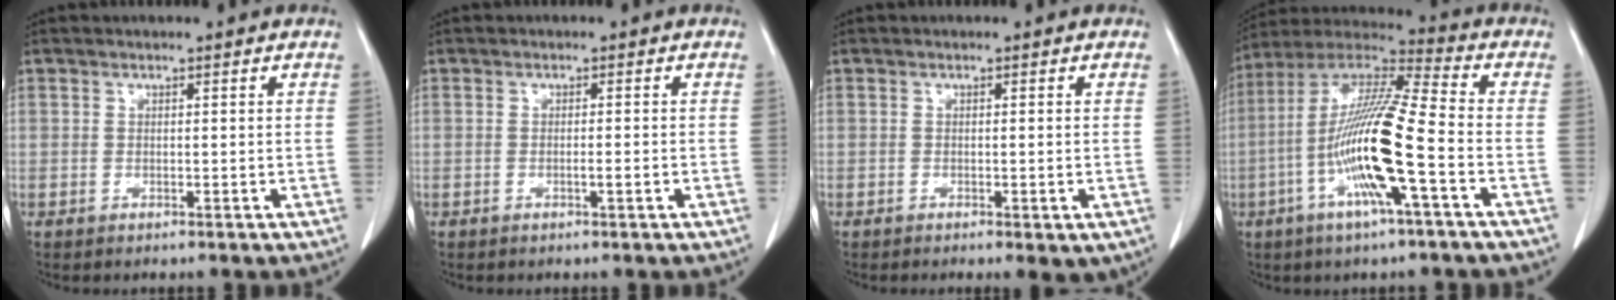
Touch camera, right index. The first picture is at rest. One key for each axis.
{"total": 1.2, "fx": -0.5, "fy": 0.0, "fz": 1.1, "tx": -0.021, "ty": 0.000, "tz": -0.006}
{"total": 3.3, "fx": -1.4, "fy": 0.8, "fz": 2.8, "tx": -0.035, "ty": -0.008, "tz": -0.015}
{"total": 16.5, "fx": -4.6, "fy": 0.6, "fz": 15.9, "tx": -0.317, "ty": -0.001, "tz": -0.093}